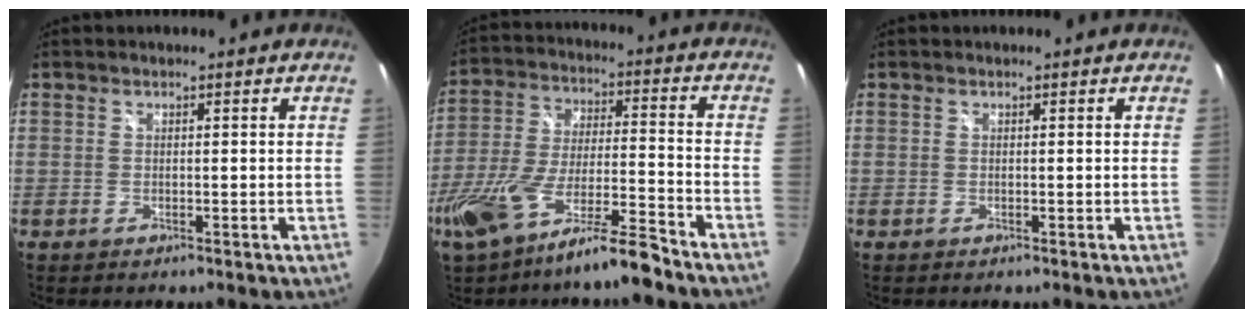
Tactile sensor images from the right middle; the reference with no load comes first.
{"total": 15.3, "force": [-11.4, 1.6, 10.1], "torque": [-0.206, -0.026, -0.198]}
{"total": 0.0}